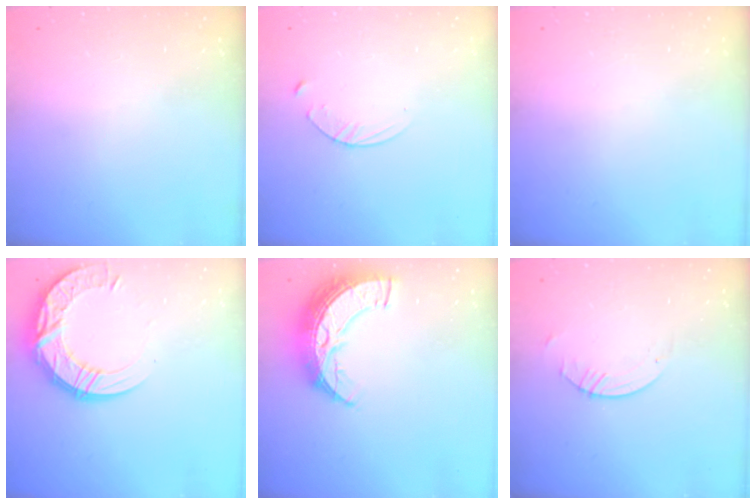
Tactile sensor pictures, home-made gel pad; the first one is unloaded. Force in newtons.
{"total": 3.1, "press": 3.1, "slide": 0.3}
{"total": 0.0}
{"total": 19.5, "press": 19.4, "slide": 1.5}
{"total": 12.3, "press": 12.3, "slide": 0.9}
{"total": 0.8, "press": 0.8, "slide": 0.2}